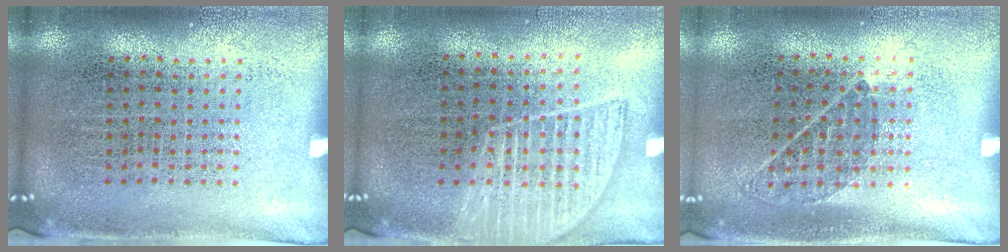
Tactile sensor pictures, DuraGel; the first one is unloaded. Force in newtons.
{"total": 1.4, "press": 1.3, "slide": 0.6}
{"total": 0.8, "press": 0.6, "slide": 0.5}